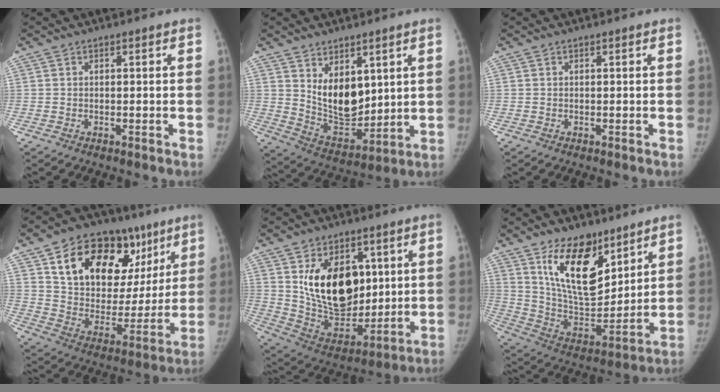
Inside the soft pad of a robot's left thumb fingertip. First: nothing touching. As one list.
[{"total": 11.9, "force": [4.1, 7.1, 8.6], "torque": [-0.096, -0.046, 0.095]}, {"total": 0.0}, {"total": 26.8, "force": [12.6, 16.8, 16.6], "torque": [-0.203, -0.001, 0.210]}, {"total": 20.3, "force": [5.1, 13.3, 14.5], "torque": [-0.187, -0.031, 0.111]}, {"total": 18.6, "force": [10.6, 9.6, 12.0], "torque": [-0.150, -0.072, 0.202]}]